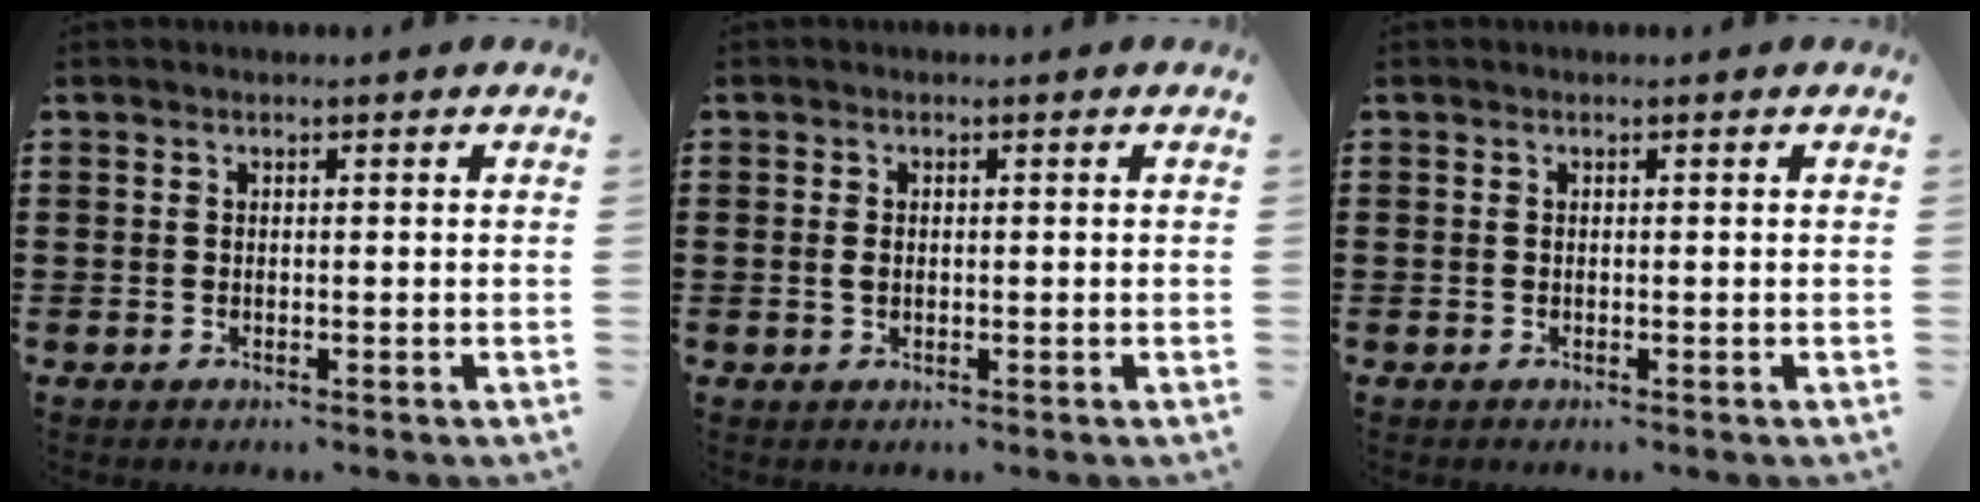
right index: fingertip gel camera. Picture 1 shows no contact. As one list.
[{"total": 1.2, "force": [-0.1, 0.8, 1.0], "torque": [-0.021, 0.004, -0.002]}, {"total": 0.0}]